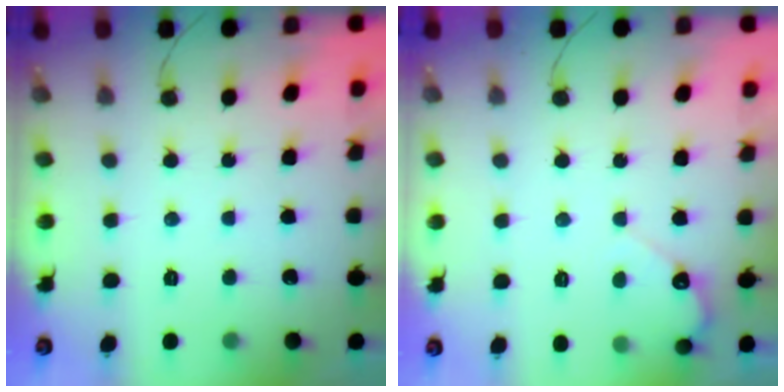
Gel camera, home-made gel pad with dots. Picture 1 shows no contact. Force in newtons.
{"total": 3.8, "press": 3.7, "slide": 0.3}